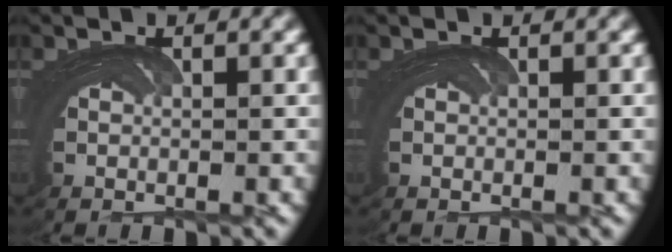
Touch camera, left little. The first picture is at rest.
{"total": 0.0}